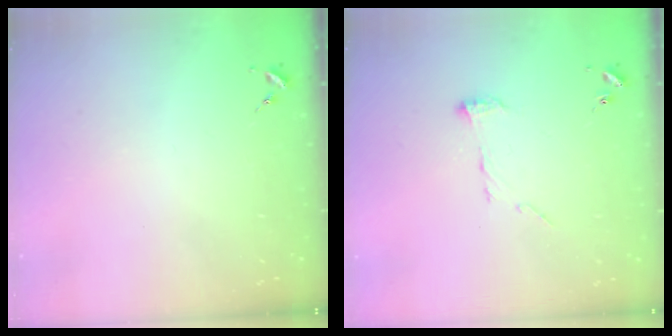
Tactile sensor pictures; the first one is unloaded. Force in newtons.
{"total": 8.3, "press": 8.3, "slide": 0.6}